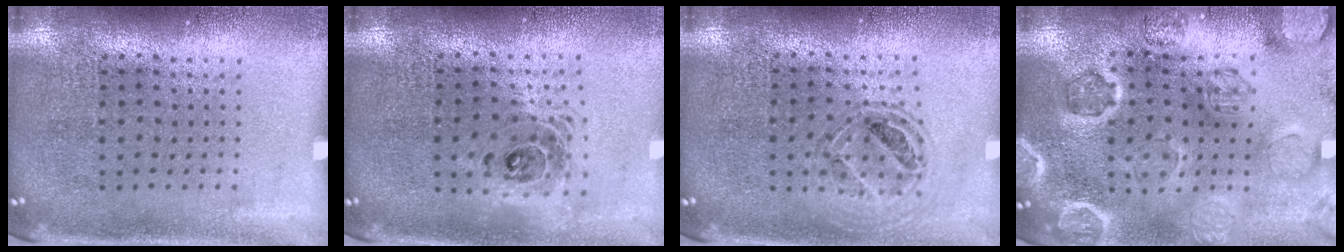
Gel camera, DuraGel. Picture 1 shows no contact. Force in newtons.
{"total": 1.5, "press": 1.3, "slide": 0.9}
{"total": 0.8, "press": 0.8, "slide": 0.1}
{"total": 2.7, "press": 2.7, "slide": 0.1}